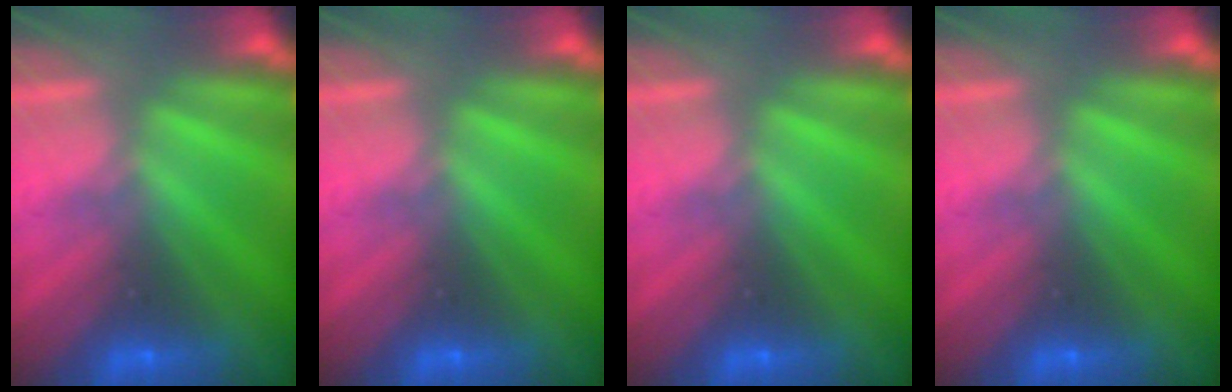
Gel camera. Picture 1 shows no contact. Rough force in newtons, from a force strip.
{"total": 0.0}
{"total": 0.0}
{"total": 0.0}